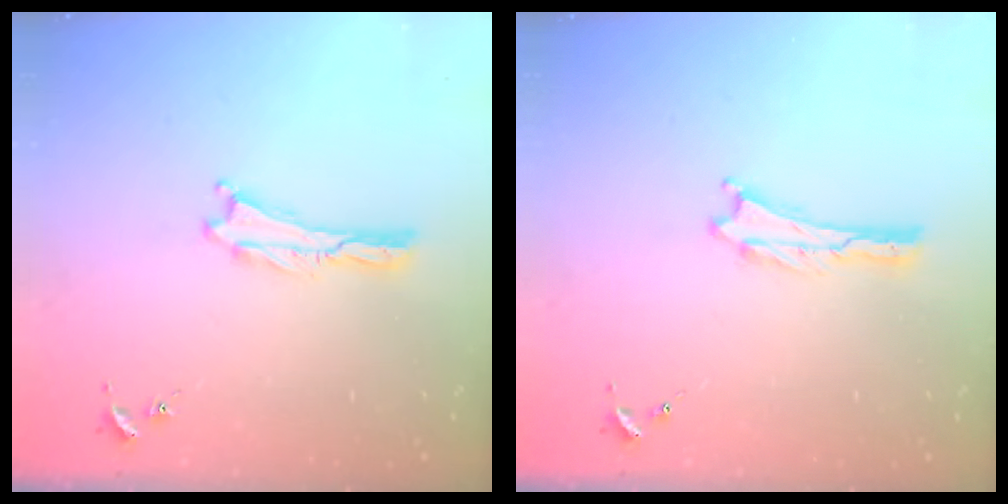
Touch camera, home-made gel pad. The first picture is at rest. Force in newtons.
{"total": 0.0}